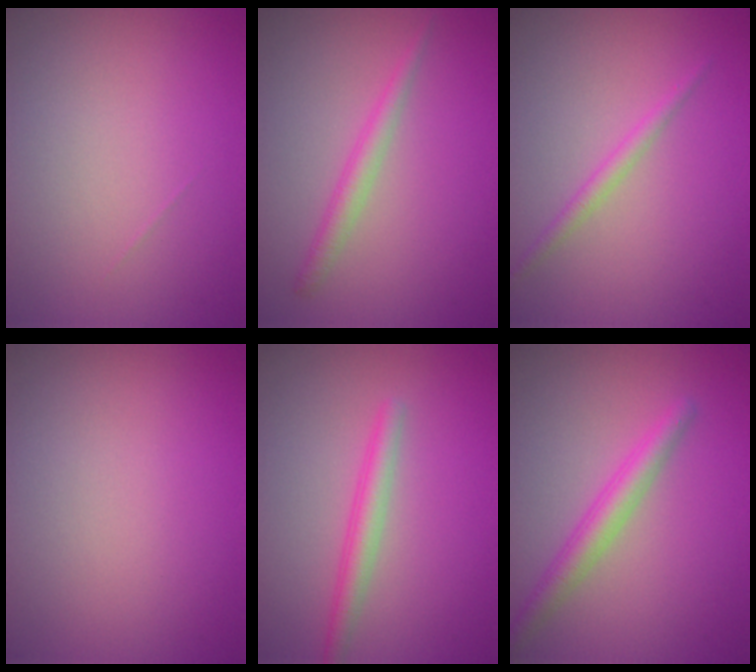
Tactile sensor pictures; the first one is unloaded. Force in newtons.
{"total": 1.8, "press": 1.8, "slide": 0.1}
{"total": 1.3, "press": 1.3, "slide": 0.1}
{"total": 0.0}
{"total": 2.3, "press": 2.2, "slide": 0.2}
{"total": 2.9, "press": 2.9, "slide": 0.1}